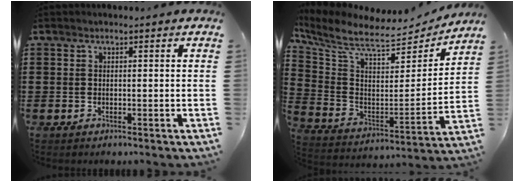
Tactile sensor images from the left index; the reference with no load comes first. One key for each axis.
{"total": 8.6, "fx": 7.4, "fy": 1.7, "fz": 4.0, "tx": -0.114, "ty": -0.061, "tz": 0.123}